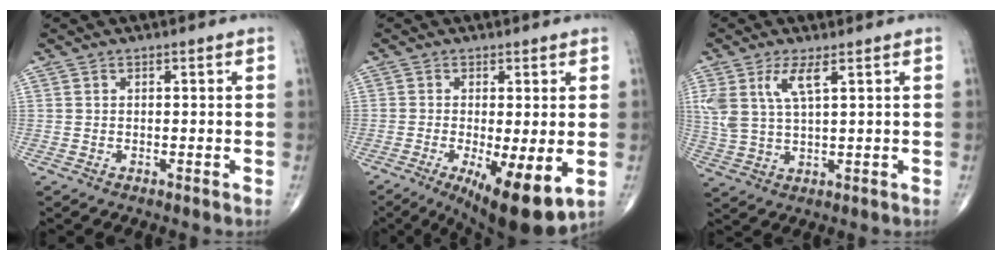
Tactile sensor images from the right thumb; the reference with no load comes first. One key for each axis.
{"total": 12.2, "fx": -3.5, "fy": 3.4, "fz": 11.1, "tx": -0.173, "ty": -0.025, "tz": -0.046}
{"total": 6.7, "fx": 3.0, "fy": 2.0, "fz": 5.6, "tx": -0.134, "ty": -0.010, "tz": 0.069}